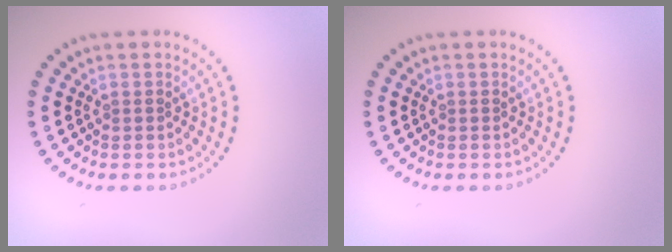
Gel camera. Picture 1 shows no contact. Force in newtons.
{"total": 0.0}